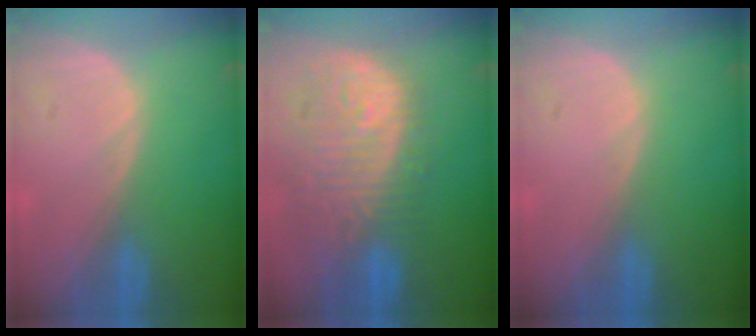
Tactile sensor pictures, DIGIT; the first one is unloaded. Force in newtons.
{"total": 12.1, "press": 10.8, "slide": 5.5}
{"total": 0.0}